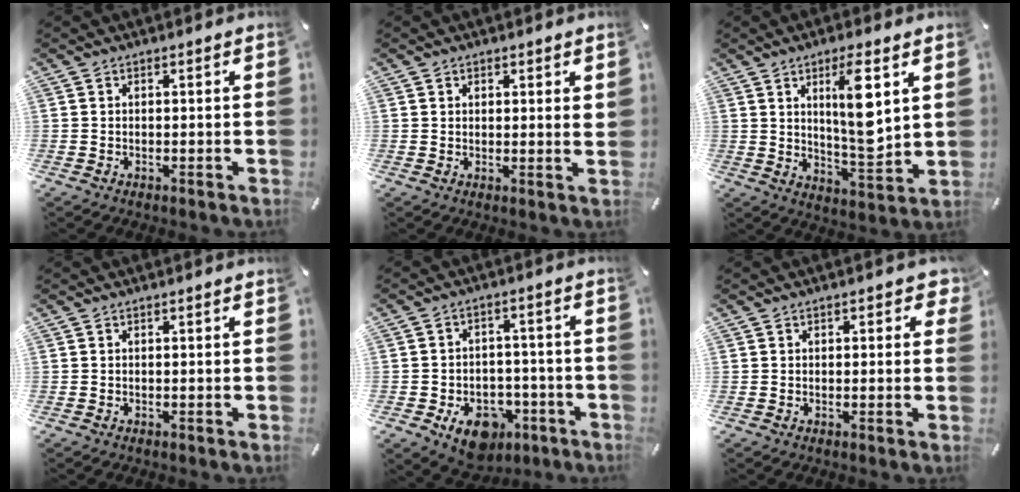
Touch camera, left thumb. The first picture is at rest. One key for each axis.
{"total": 1.6, "fx": 1.2, "fy": 0.7, "fz": 0.7, "tx": 0.002, "ty": -0.007, "tz": 0.019}
{"total": 12.4, "fx": 4.3, "fy": 3.2, "fz": 11.2, "tx": -0.183, "ty": -0.024, "tz": 0.065}
{"total": 0.0}
{"total": 10.5, "fx": -5.3, "fy": 7.4, "fz": 5.2, "tx": -0.075, "ty": 0.035, "tz": -0.086}
{"total": 1.7, "fx": 0.6, "fy": 1.2, "fz": 1.0, "tx": -0.004, "ty": 0.001, "tz": 0.006}